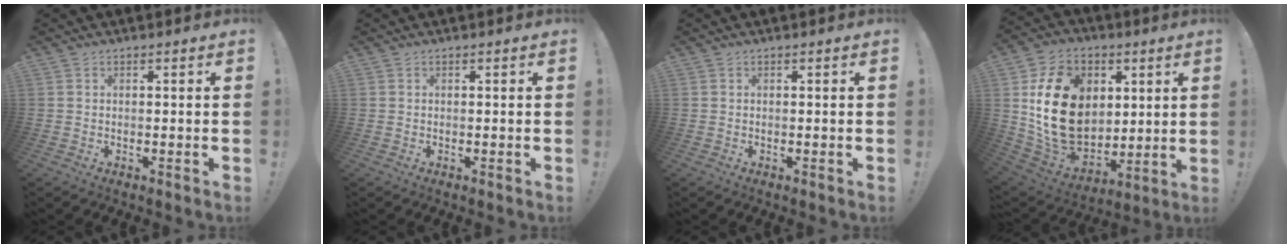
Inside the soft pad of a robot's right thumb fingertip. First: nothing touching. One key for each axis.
{"total": 0.0}
{"total": 0.0}
{"total": 24.3, "fx": 4.5, "fy": 18.2, "fz": 15.4, "tx": -0.287, "ty": -0.021, "tz": 0.103}